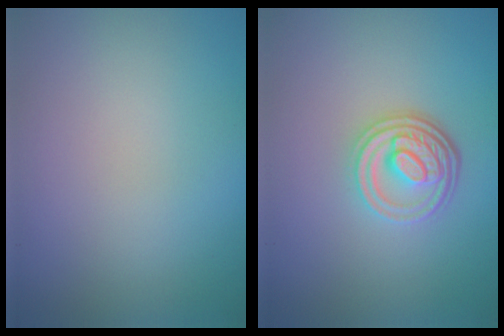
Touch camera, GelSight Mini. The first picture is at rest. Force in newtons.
{"total": 4.4, "press": 3.3, "slide": 2.8}